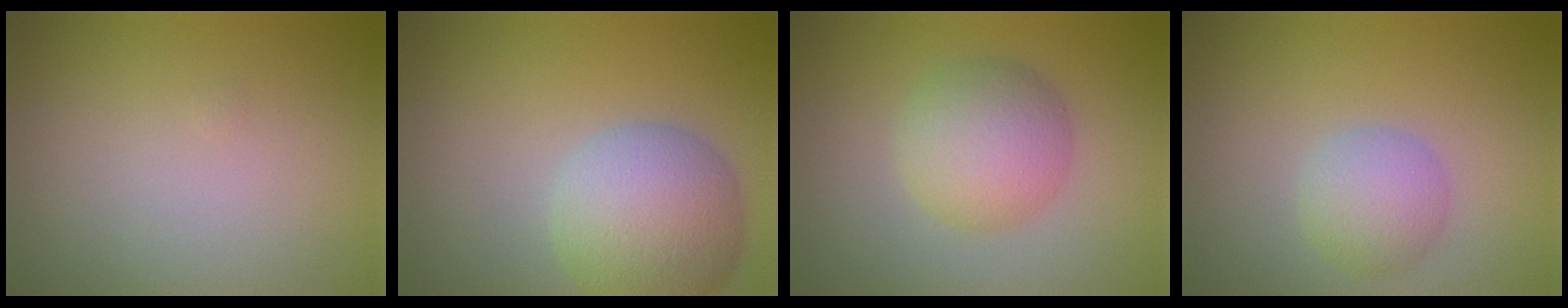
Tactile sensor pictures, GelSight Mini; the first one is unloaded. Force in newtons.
{"total": 7.0, "press": 7.0, "slide": 0.3}
{"total": 4.8, "press": 4.8, "slide": 0.1}
{"total": 2.9, "press": 2.9, "slide": 0.0}